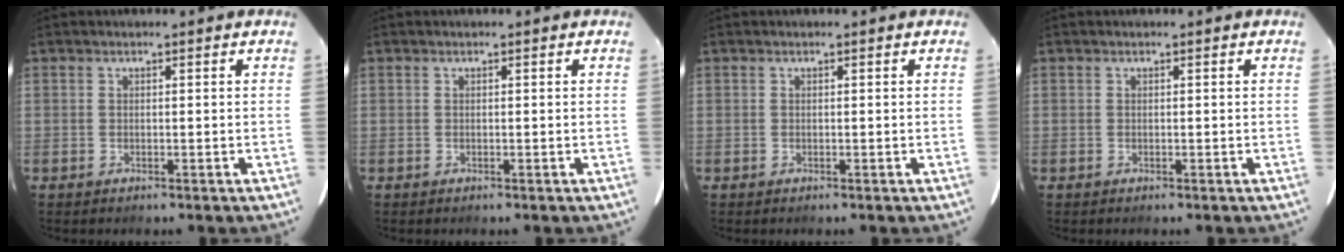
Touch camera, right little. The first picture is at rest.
{"total": 0.0}
{"total": 0.0}
{"total": 0.0}